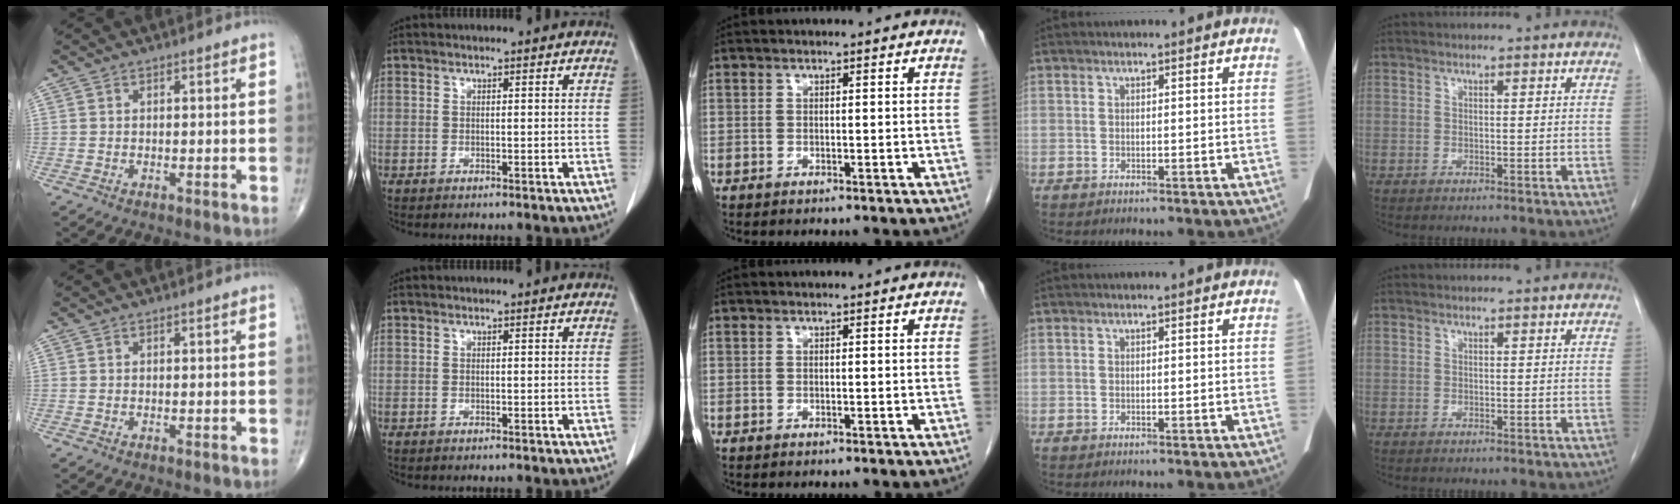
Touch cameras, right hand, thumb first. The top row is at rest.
{}